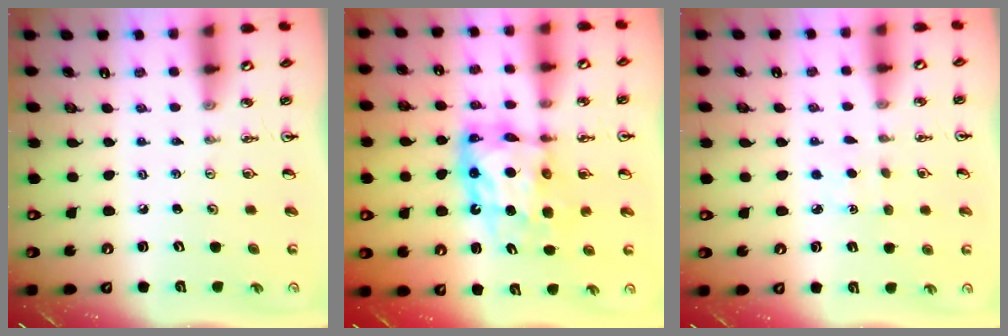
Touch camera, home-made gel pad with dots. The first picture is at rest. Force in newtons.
{"total": 11.8, "press": 11.8, "slide": 0.8}
{"total": 1.5, "press": 1.5, "slide": 0.2}